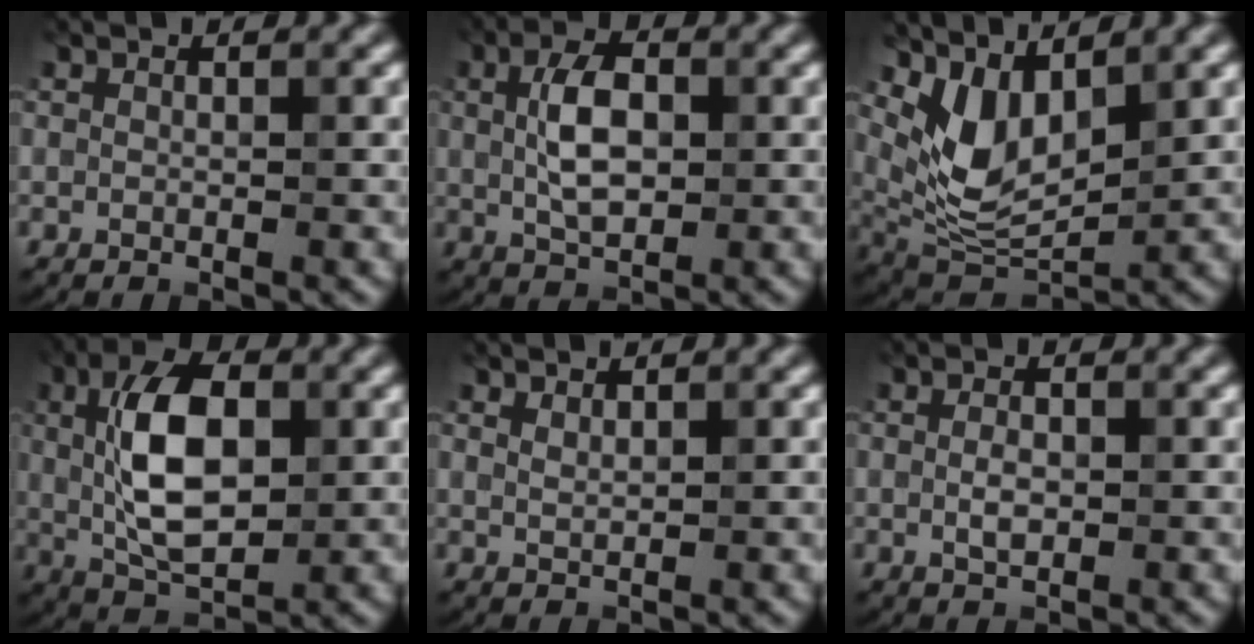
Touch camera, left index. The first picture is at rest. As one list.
[{"total": 4.9, "force": [0.6, 2.7, 4.0], "torque": [-0.079, 0.005, 0.009]}, {"total": 5.5, "force": [2.4, 2.9, 4.0], "torque": [-0.083, -0.019, 0.053]}, {"total": 8.3, "force": [0.8, 4.1, 7.2], "torque": [-0.137, 0.006, 0.011]}, {"total": 0.9, "force": [0.8, 0.2, 0.3], "torque": [-0.007, -0.001, 0.017]}, {"total": 1.6, "force": [-0.1, 0.9, 1.3], "torque": [-0.024, -0.002, -0.001]}]